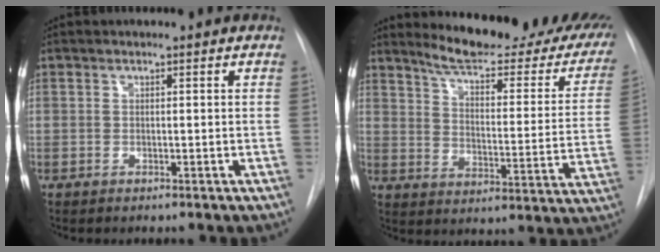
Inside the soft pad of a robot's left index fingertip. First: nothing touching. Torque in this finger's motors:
{"motor_torque": [0.52, -0.53, 0.41, 0.07]}